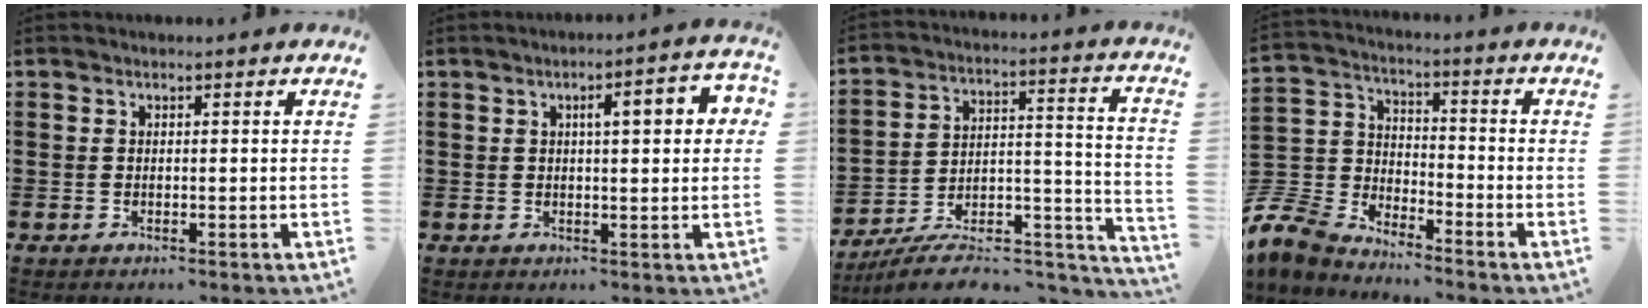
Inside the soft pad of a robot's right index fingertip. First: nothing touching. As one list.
[{"total": 4.7, "force": [1.1, 1.1, 4.5], "torque": [-0.062, -0.001, 0.009]}, {"total": 9.4, "force": [-8.0, 2.5, 4.1], "torque": [-0.053, 0.021, -0.150]}, {"total": 7.4, "force": [-6.8, 2.7, 1.4], "torque": [-0.068, 0.000, -0.146]}]